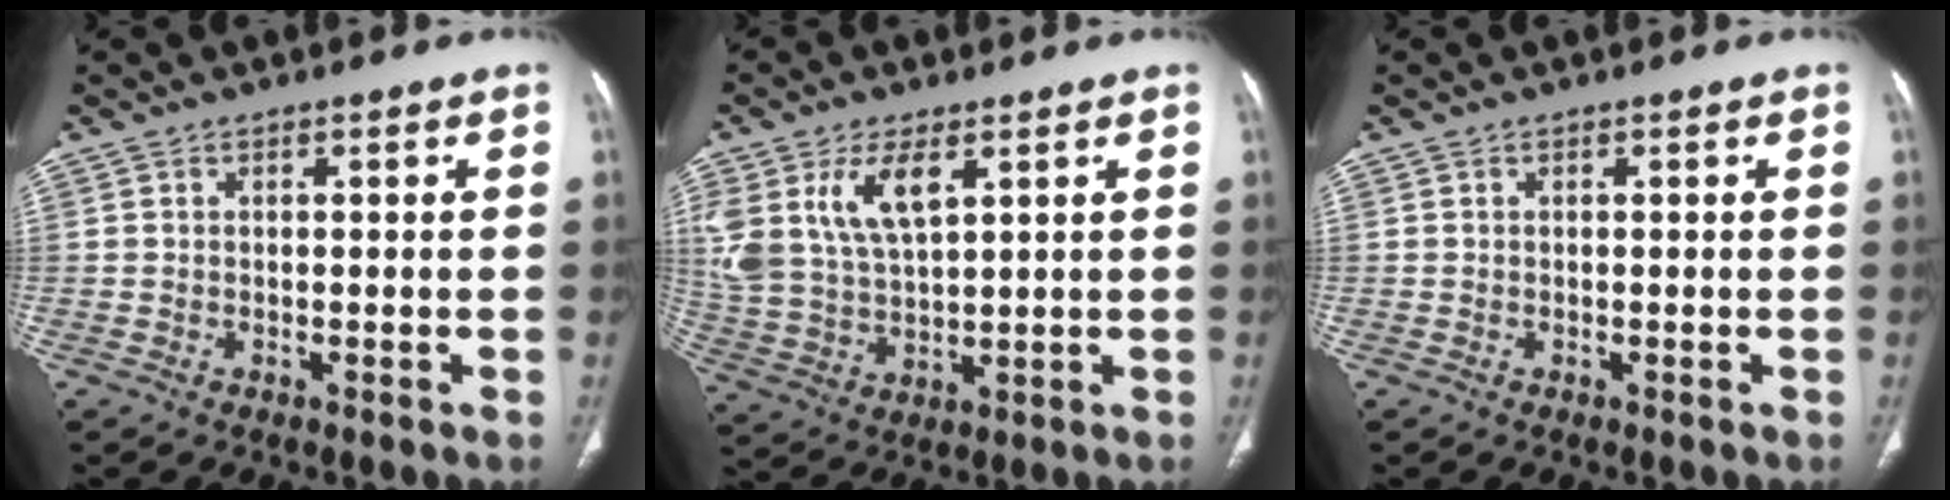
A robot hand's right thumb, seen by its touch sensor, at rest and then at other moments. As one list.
[{"total": 11.8, "force": [5.2, 5.9, 8.8], "torque": [-0.181, -0.014, 0.112]}, {"total": 0.0}]